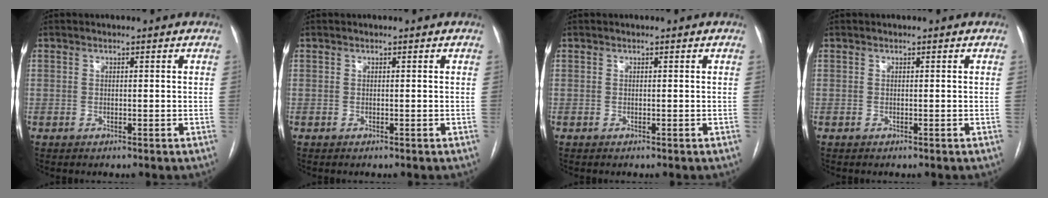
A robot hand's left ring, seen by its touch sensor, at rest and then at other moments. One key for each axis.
{"total": 0.0}
{"total": 0.0}
{"total": 0.0}